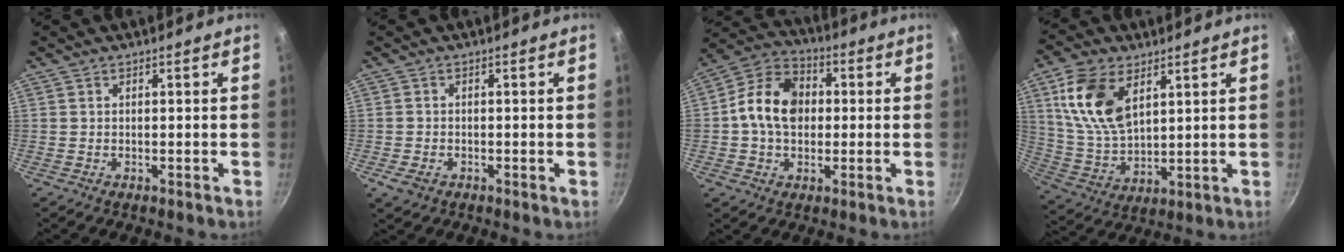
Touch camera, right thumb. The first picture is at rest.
{"total": 2.8, "force": [-1.2, 1.9, 1.6], "torque": [-0.034, -0.001, -0.023]}
{"total": 13.1, "force": [0.4, 10.1, 8.5], "torque": [-0.117, 0.023, -0.012]}
{"total": 14.5, "force": [5.9, 8.3, 10.3], "torque": [-0.187, -0.023, 0.126]}